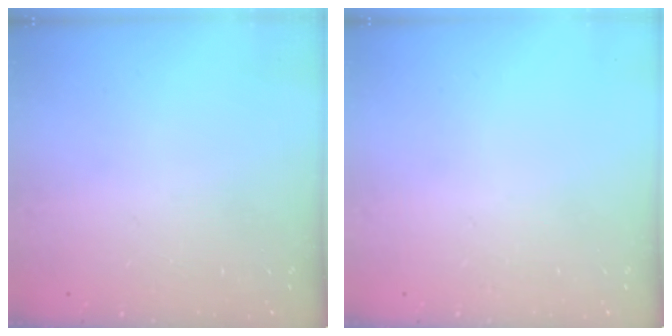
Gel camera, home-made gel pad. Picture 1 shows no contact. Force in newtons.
{"total": 0.0}